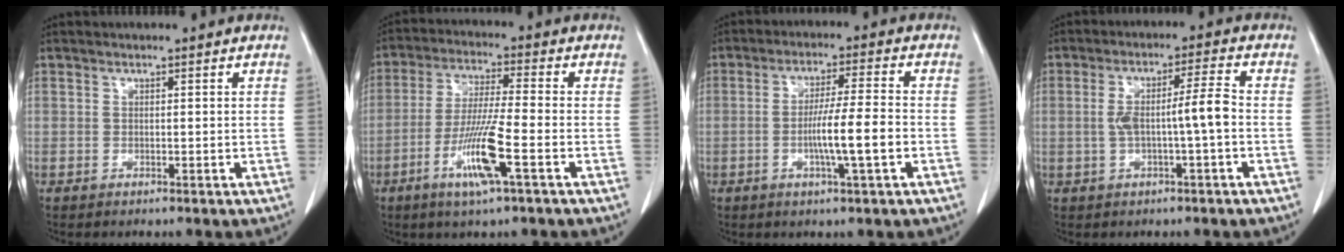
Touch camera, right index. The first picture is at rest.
{"total": 10.0, "force": [-4.0, -0.1, 9.1], "torque": [-0.179, -0.014, -0.077]}
{"total": 7.7, "force": [-2.0, -0.3, 7.4], "torque": [-0.128, 0.001, -0.034]}
{"total": 6.4, "force": [-0.7, 0.1, 6.3], "torque": [-0.117, 0.021, -0.006]}